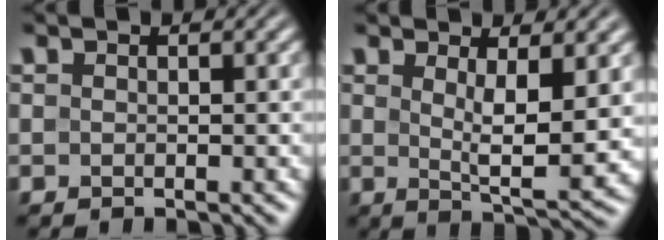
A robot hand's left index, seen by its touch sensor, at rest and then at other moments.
{"total": 5.4, "force": [1.4, 1.3, 5.1], "torque": [-0.081, -0.016, 0.028]}